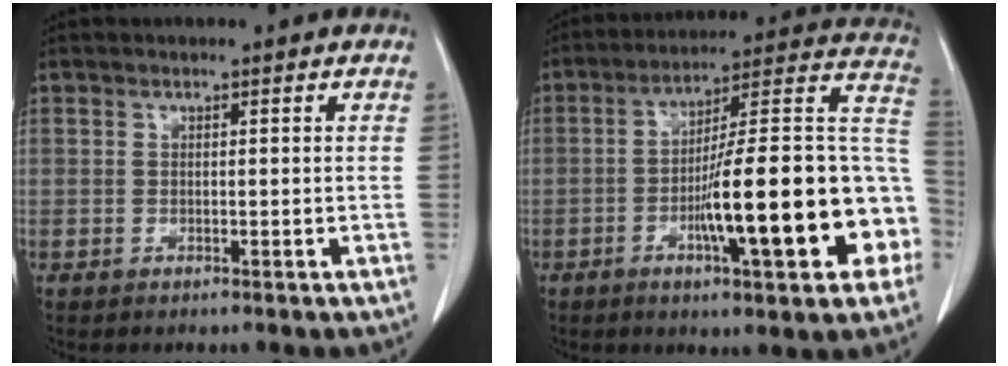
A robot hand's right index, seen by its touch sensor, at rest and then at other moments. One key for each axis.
{"total": 23.7, "fx": -6.2, "fy": 3.7, "fz": 22.5, "tx": -0.264, "ty": 0.026, "tz": -0.086}